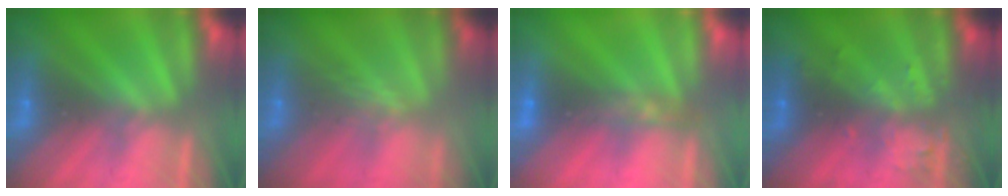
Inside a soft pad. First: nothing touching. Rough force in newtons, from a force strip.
{"total": 2.9}
{"total": 4.4}
{"total": 3.0}